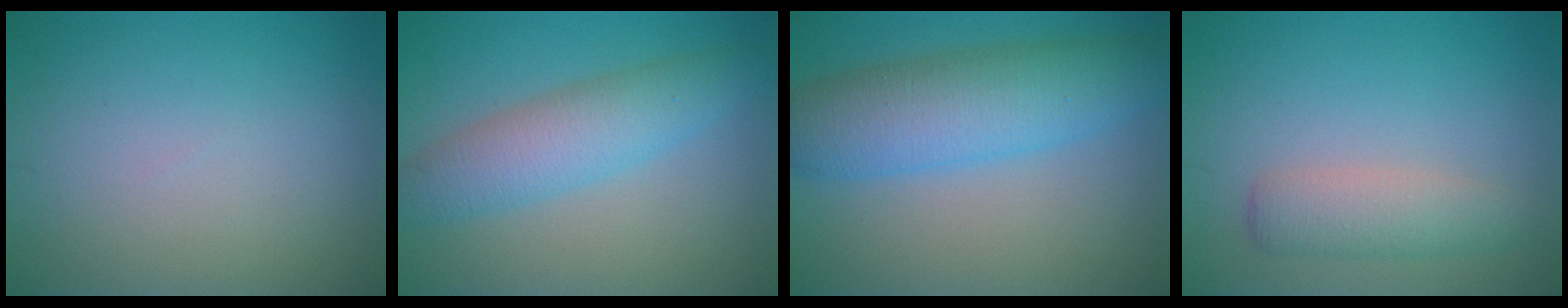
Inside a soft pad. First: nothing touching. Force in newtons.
{"total": 5.0, "press": 5.0, "slide": 0.1}
{"total": 7.7, "press": 7.7, "slide": 0.3}
{"total": 3.2, "press": 3.2, "slide": 0.3}